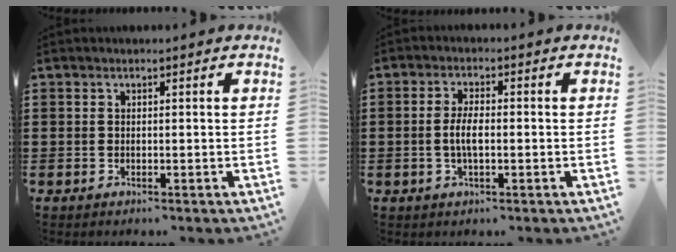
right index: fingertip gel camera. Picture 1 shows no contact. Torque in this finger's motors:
{"motor_torque": [1.35, 0.79, 0.48, 0.12]}